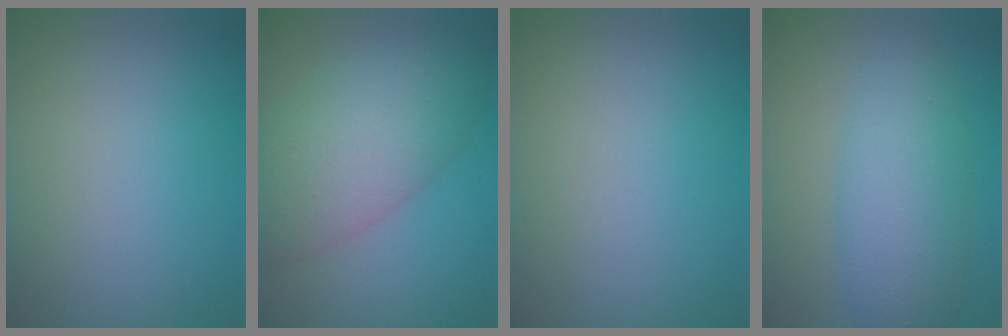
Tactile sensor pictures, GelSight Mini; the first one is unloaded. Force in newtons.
{"total": 8.0, "press": 8.0, "slide": 0.5}
{"total": 0.0}
{"total": 5.5, "press": 5.5, "slide": 0.3}